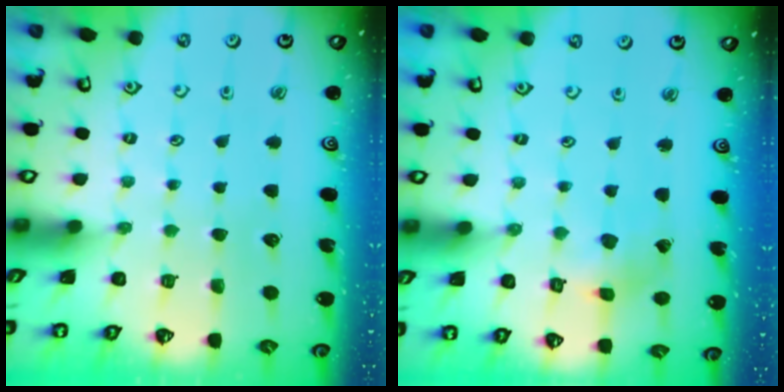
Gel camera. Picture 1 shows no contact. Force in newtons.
{"total": 2.4, "press": 2.3, "slide": 0.4}